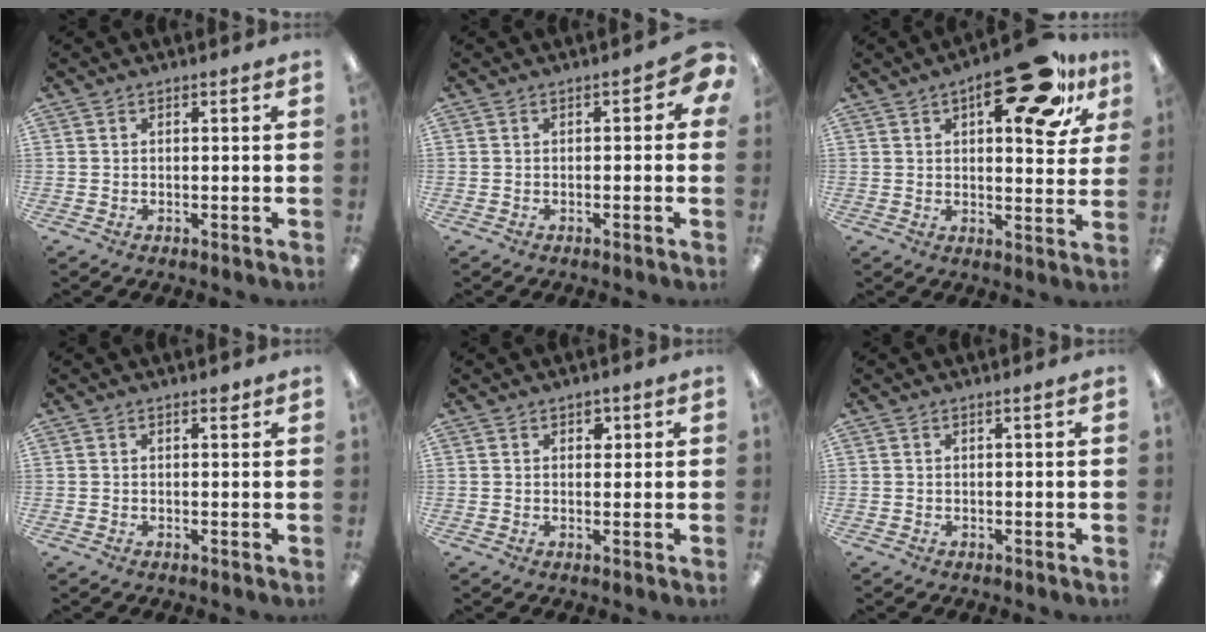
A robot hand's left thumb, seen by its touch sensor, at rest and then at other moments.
{"total": 3.4, "force": [0.0, 2.2, 2.6], "torque": [-0.032, 0.003, 0.000]}
{"total": 20.2, "force": [11.3, 8.3, 14.5], "torque": [-0.179, -0.054, 0.173]}
{"total": 0.9, "force": [0.6, 0.5, 0.5], "torque": [-0.002, -0.001, 0.009]}
{"total": 2.2, "force": [1.2, 1.5, 1.0], "torque": [-0.005, -0.001, 0.017]}
{"total": 0.0}